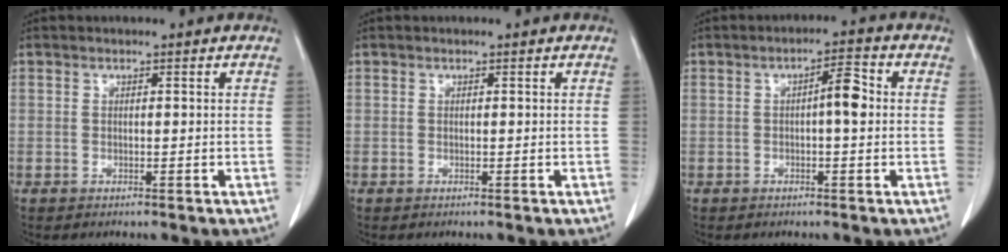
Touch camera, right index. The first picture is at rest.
{"total": 0.0}
{"total": 4.1, "force": [0.2, 0.8, 4.0], "torque": [-0.061, 0.010, -0.002]}